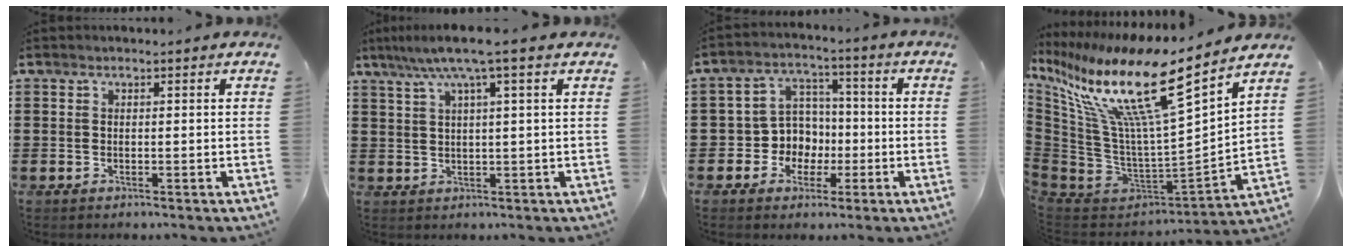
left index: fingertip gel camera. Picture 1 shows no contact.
{"total": 5.7, "force": [3.0, -0.3, 4.9], "torque": [-0.102, 0.000, 0.049]}
{"total": 6.4, "force": [-0.9, 6.1, 1.5], "torque": [-0.058, 0.008, -0.017]}
{"total": 15.8, "force": [9.5, 2.5, 12.4], "torque": [-0.272, -0.072, 0.144]}